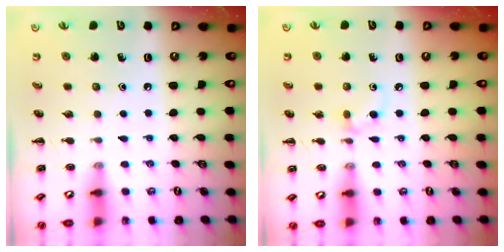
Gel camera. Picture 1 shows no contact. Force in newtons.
{"total": 5.8, "press": 5.6, "slide": 1.6}